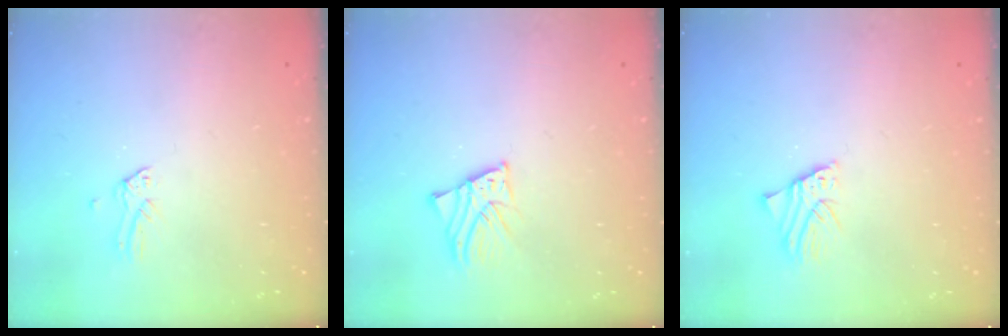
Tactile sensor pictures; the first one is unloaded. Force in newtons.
{"total": 2.6, "press": 2.6, "slide": 0.2}
{"total": 2.2, "press": 2.2, "slide": 0.3}